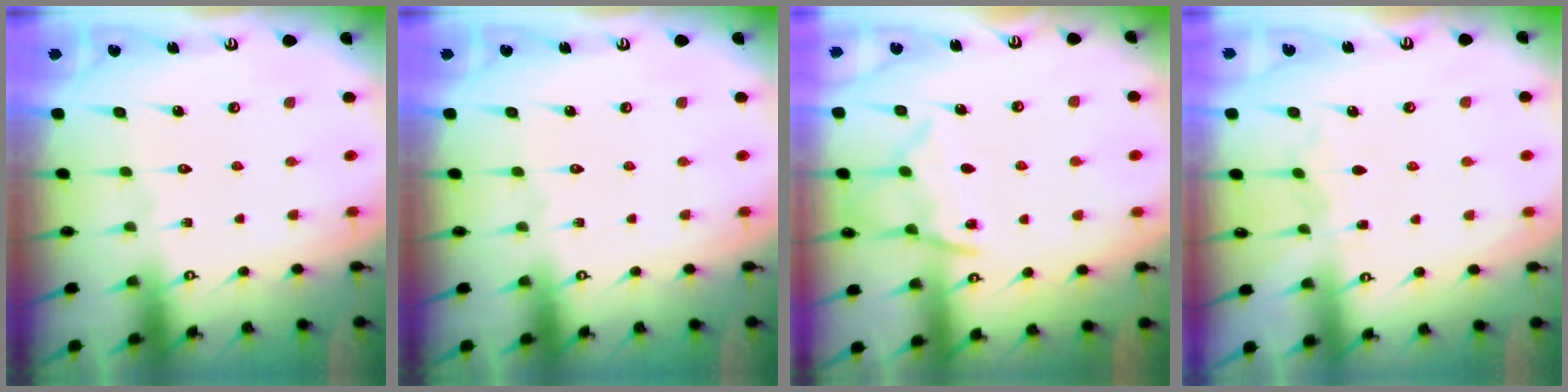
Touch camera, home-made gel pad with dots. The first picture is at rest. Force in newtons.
{"total": 0.0}
{"total": 9.9, "press": 9.9, "slide": 0.7}
{"total": 3.5, "press": 3.5, "slide": 0.2}